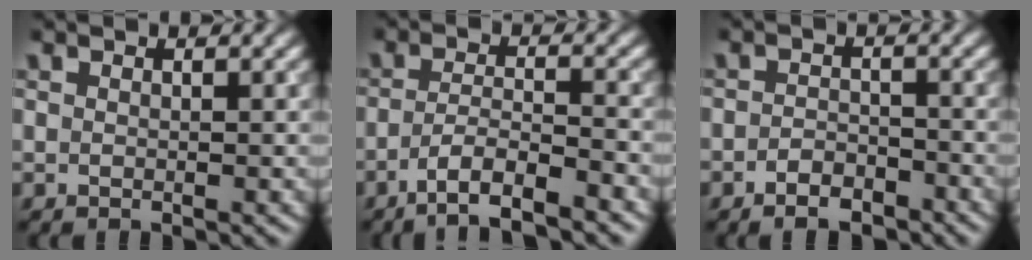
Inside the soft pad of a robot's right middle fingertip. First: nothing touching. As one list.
[{"total": 5.0, "force": [-3.3, 1.0, 3.6], "torque": [-0.057, 0.003, -0.062]}, {"total": 2.7, "force": [-2.0, 1.3, 1.3], "torque": [-0.019, 0.003, -0.036]}]